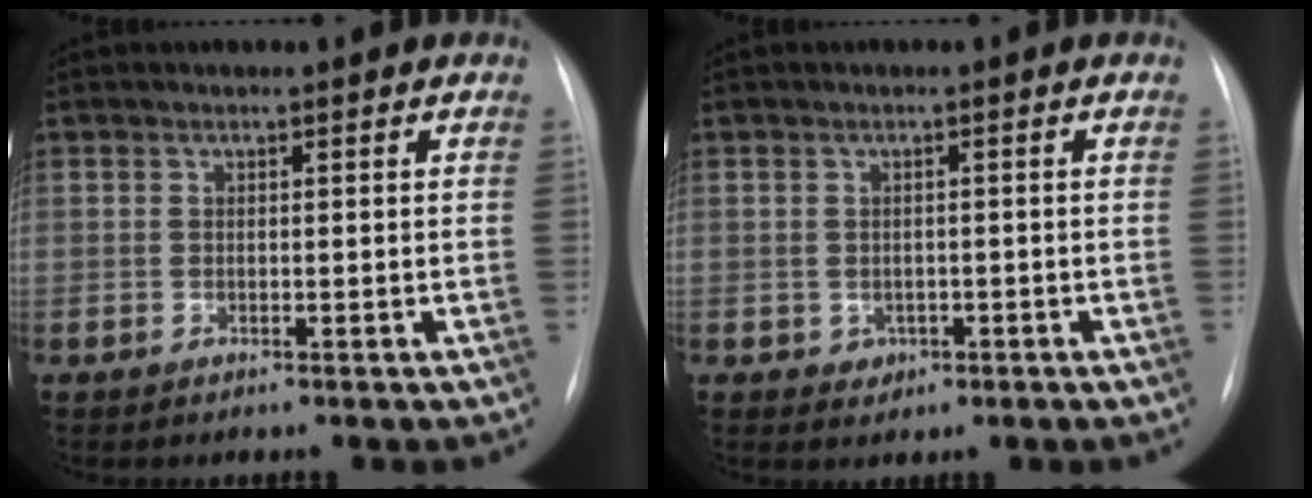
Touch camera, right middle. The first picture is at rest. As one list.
[{"total": 1.9, "force": [-0.7, 1.7, 0.7], "torque": [-0.007, 0.003, -0.001]}]